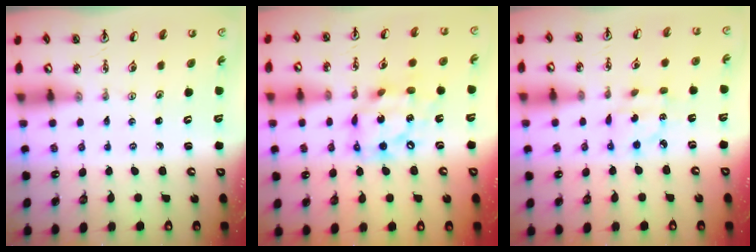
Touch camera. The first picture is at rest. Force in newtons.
{"total": 14.8, "press": 14.7, "slide": 1.7}
{"total": 3.3, "press": 3.3, "slide": 0.2}